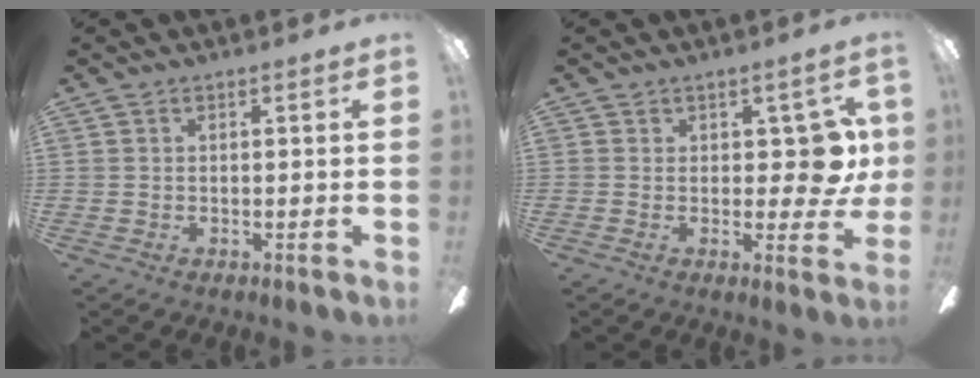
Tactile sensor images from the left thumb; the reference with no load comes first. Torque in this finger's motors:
{"motor_torque": [0.02, 0.01, -0.01, -0.04, 0.01]}